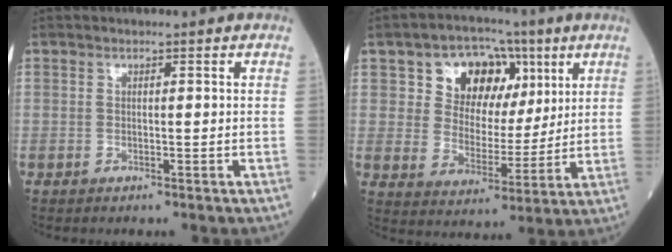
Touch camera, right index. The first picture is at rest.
{"total": 11.3, "force": [5.2, 8.1, 6.1], "torque": [-0.090, 0.029, 0.091]}